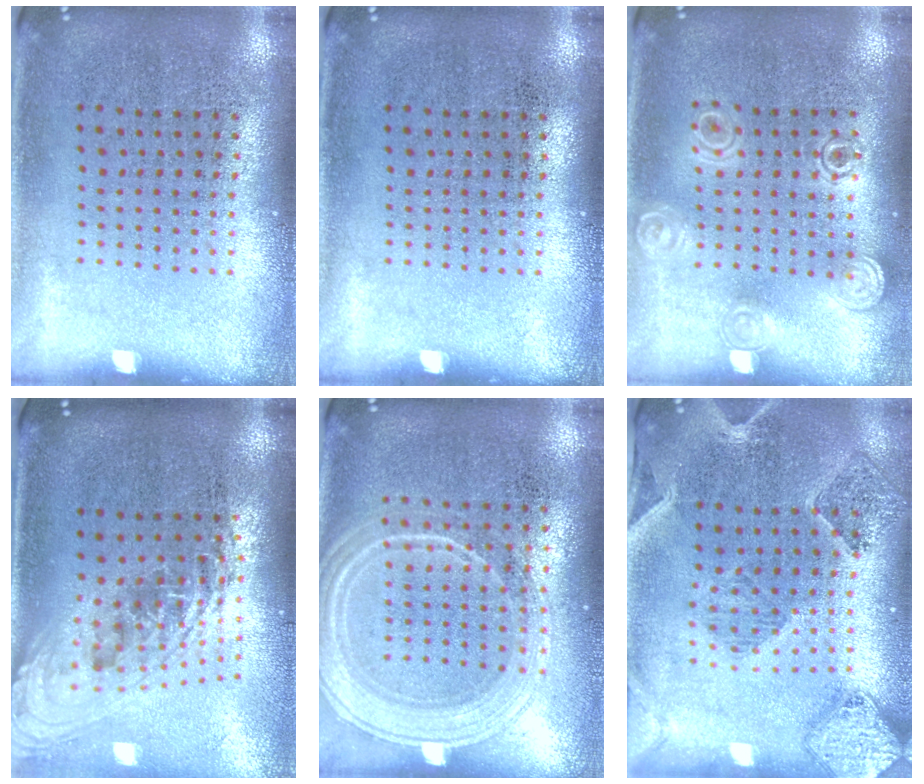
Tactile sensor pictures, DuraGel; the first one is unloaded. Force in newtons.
{"total": 0.0}
{"total": 1.3, "press": 1.2, "slide": 0.4}
{"total": 2.3, "press": 1.7, "slide": 1.6}
{"total": 2.0, "press": 2.0, "slide": 0.3}
{"total": 1.5, "press": 1.5, "slide": 0.3}